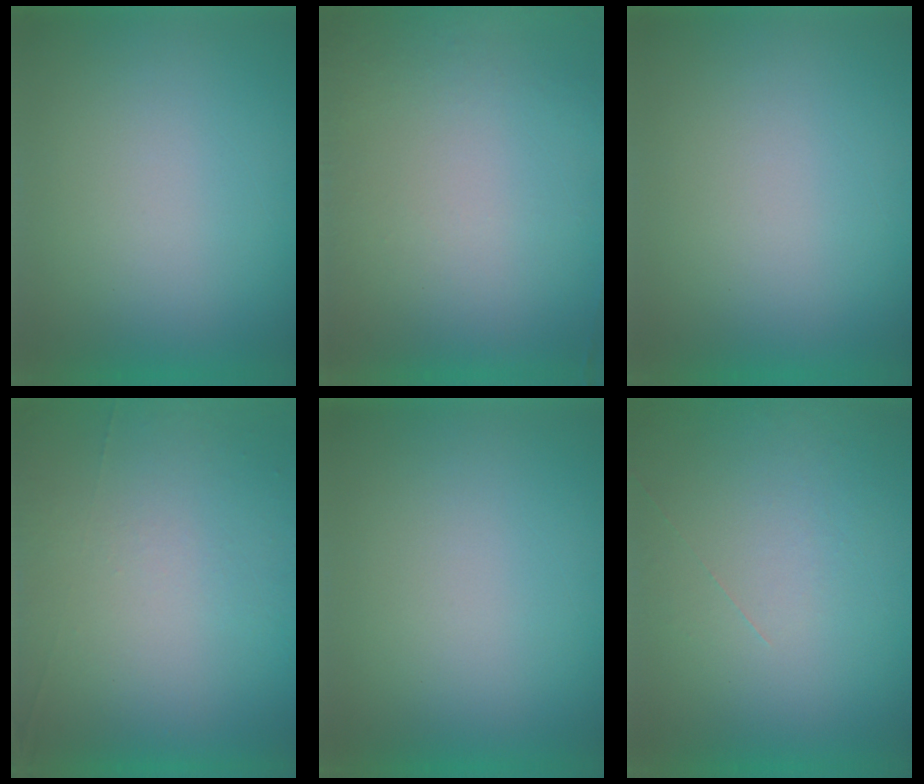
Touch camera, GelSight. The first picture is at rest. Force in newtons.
{"total": 6.2}
{"total": 0.0}
{"total": 6.8}
{"total": 0.0}
{"total": 1.1}